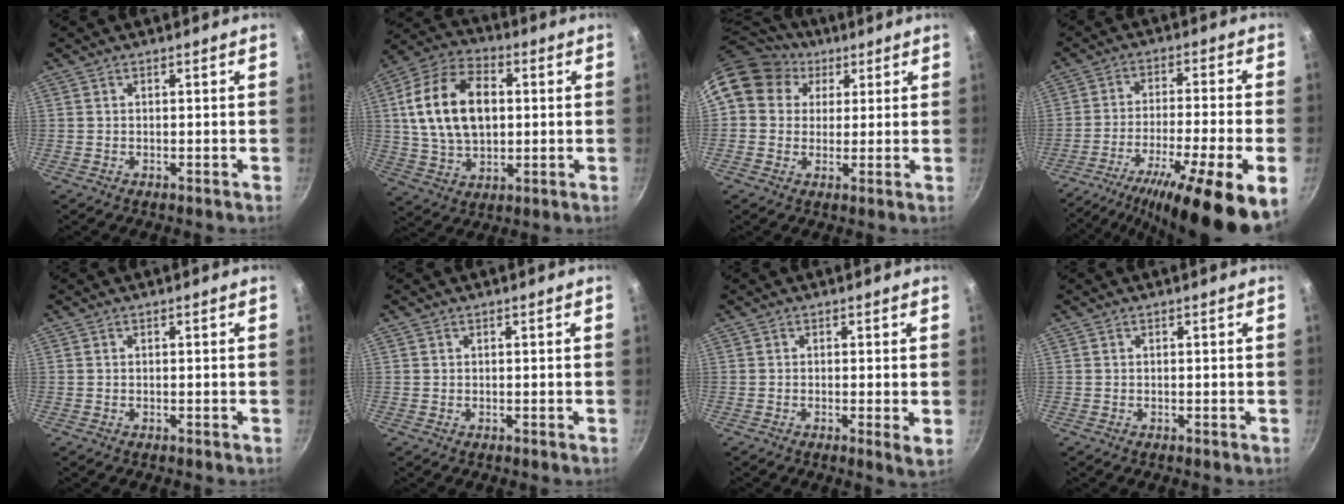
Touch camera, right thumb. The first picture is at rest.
{"total": 17.7, "force": [2.5, 11.5, 13.2], "torque": [-0.220, 0.011, 0.037]}
{"total": 14.2, "force": [5.6, 11.7, 5.7], "torque": [-0.098, 0.018, 0.087]}
{"total": 19.4, "force": [-11.1, 2.6, 15.7], "torque": [-0.251, 0.040, -0.185]}
{"total": 0.0}
{"total": 0.0}
{"total": 2.1, "force": [0.2, 0.3, 2.1], "torque": [-0.032, -0.011, -0.001]}
{"total": 0.0}